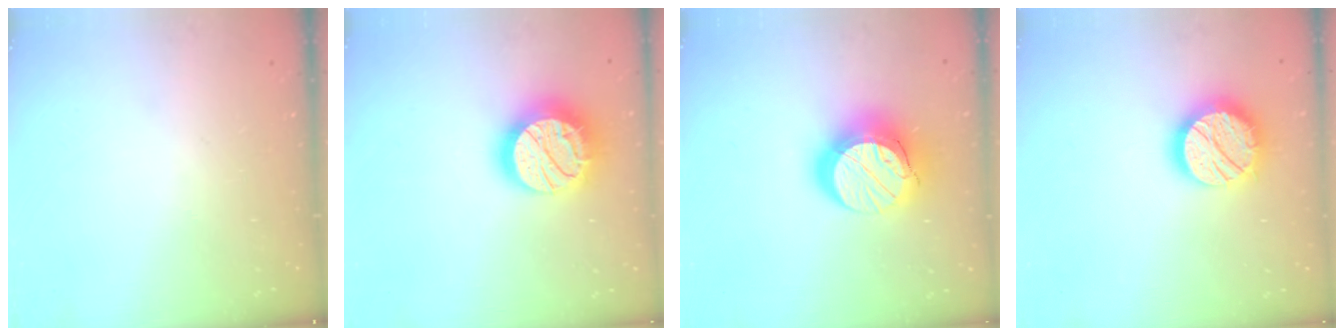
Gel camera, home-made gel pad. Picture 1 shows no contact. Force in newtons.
{"total": 23.0, "press": 23.0, "slide": 1.5}
{"total": 18.5, "press": 18.5, "slide": 1.3}
{"total": 18.2, "press": 18.2, "slide": 1.1}